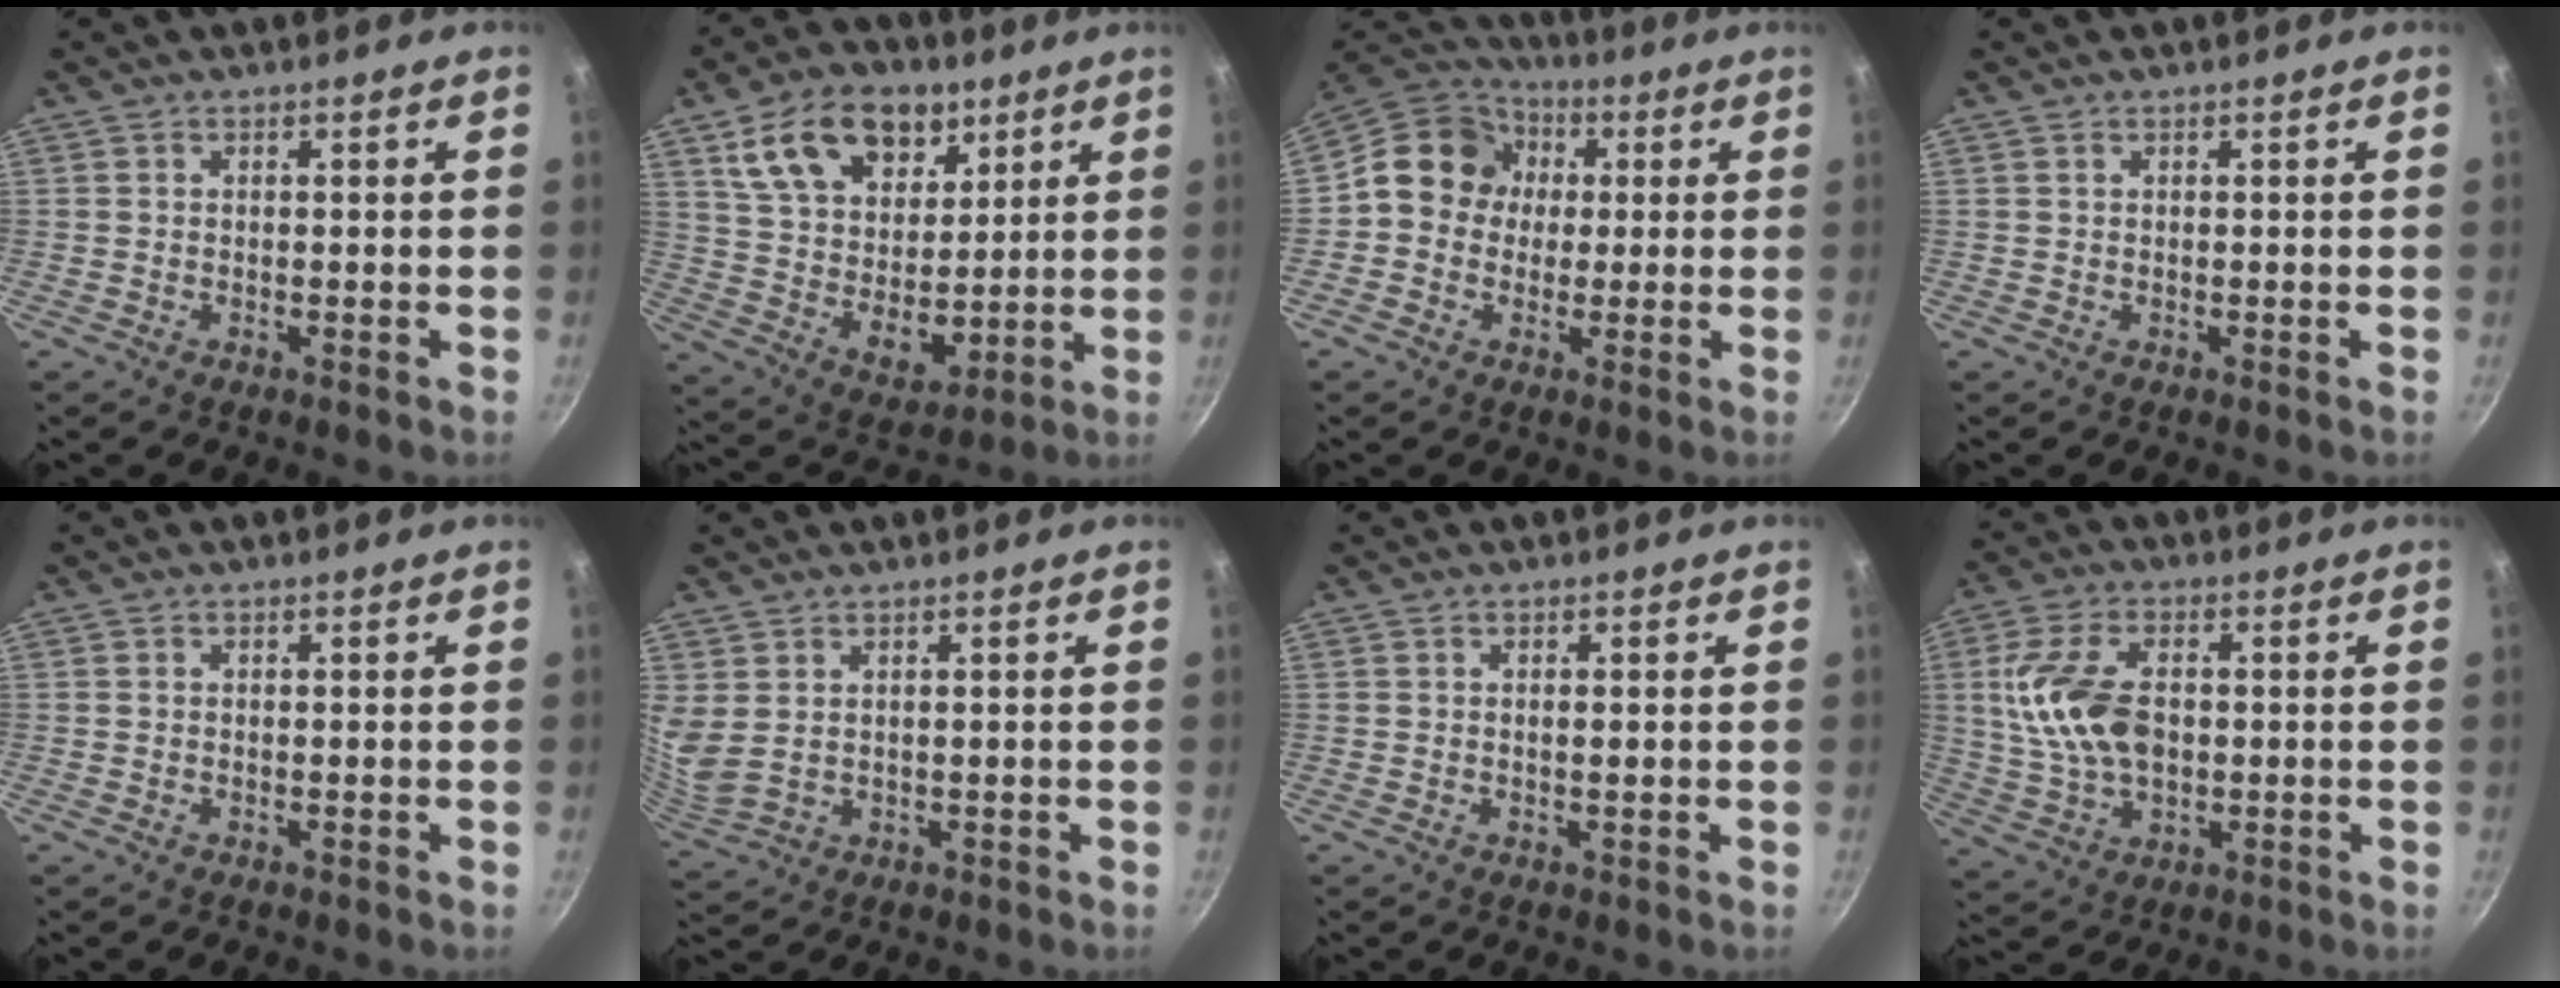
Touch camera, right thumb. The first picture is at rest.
{"total": 21.6, "force": [10.0, 14.6, 12.5], "torque": [-0.165, -0.037, 0.181]}
{"total": 11.7, "force": [1.1, 10.5, 4.9], "torque": [-0.047, 0.027, -0.005]}
{"total": 0.0}
{"total": 0.0}
{"total": 4.7, "force": [2.3, 2.6, 3.2], "torque": [-0.059, -0.017, 0.055]}
{"total": 0.9, "force": [0.1, 0.2, 0.9], "torque": [-0.015, 0.000, 0.002]}
{"total": 12.9, "force": [1.0, 7.9, 10.1], "torque": [-0.189, 0.004, 0.022]}